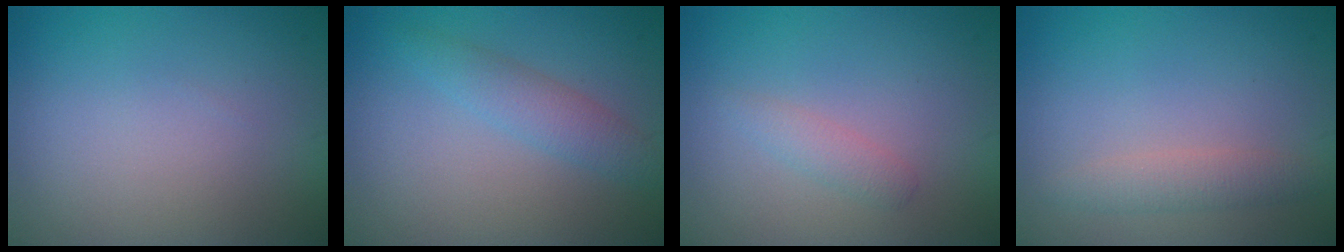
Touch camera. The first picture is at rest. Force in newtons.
{"total": 2.4, "press": 2.4, "slide": 0.1}
{"total": 1.3, "press": 1.3, "slide": 0.1}
{"total": 1.9, "press": 1.9, "slide": 0.0}